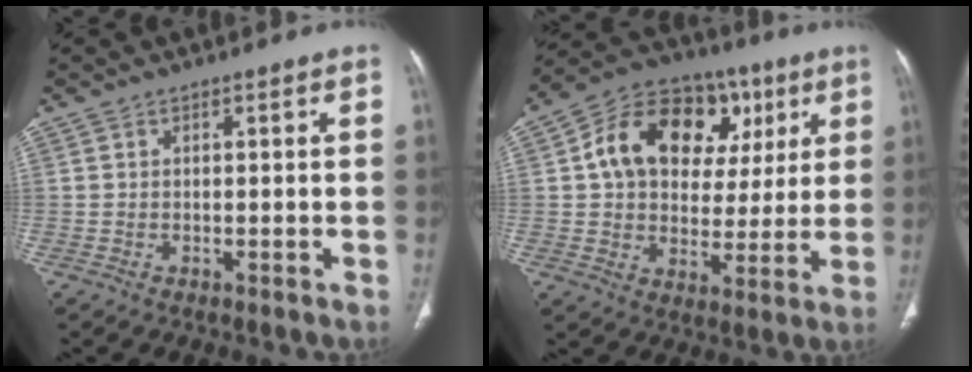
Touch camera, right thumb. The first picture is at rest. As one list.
[{"total": 20.7, "force": [6.2, 15.0, 12.9], "torque": [-0.163, 0.027, 0.097]}]